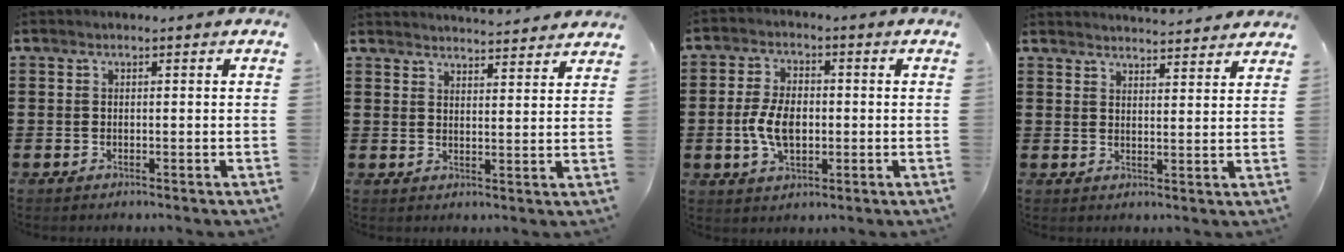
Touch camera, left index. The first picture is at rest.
{"total": 3.5, "force": [3.5, -0.4, 0.0], "torque": [-0.002, -0.023, 0.062]}
{"total": 6.8, "force": [-0.7, 3.8, 5.5], "torque": [-0.120, 0.003, -0.016]}
{"total": 3.4, "force": [3.4, -0.2, 0.0], "torque": [-0.002, -0.020, 0.060]}